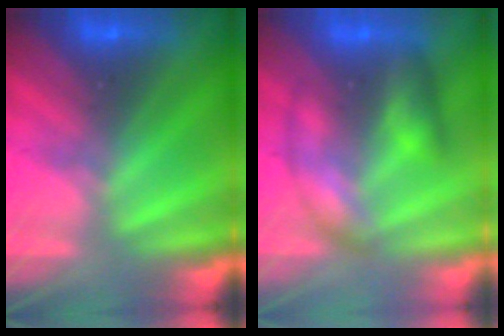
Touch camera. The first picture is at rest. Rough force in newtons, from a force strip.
{"total": 2.6}